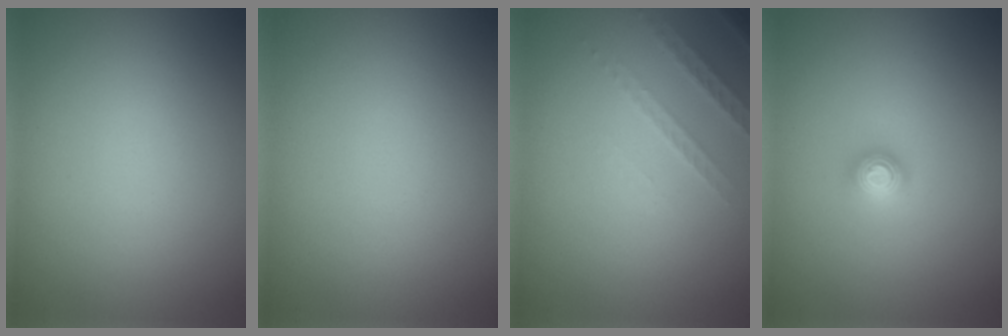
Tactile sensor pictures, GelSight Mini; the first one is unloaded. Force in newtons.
{"total": 0.0}
{"total": 1.9, "press": 1.8, "slide": 0.6}
{"total": 1.2, "press": 1.2, "slide": 0.3}